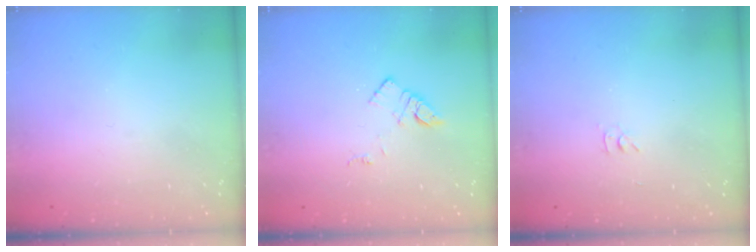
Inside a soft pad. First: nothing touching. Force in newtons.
{"total": 5.8, "press": 5.8, "slide": 0.6}
{"total": 2.8, "press": 2.8, "slide": 0.4}